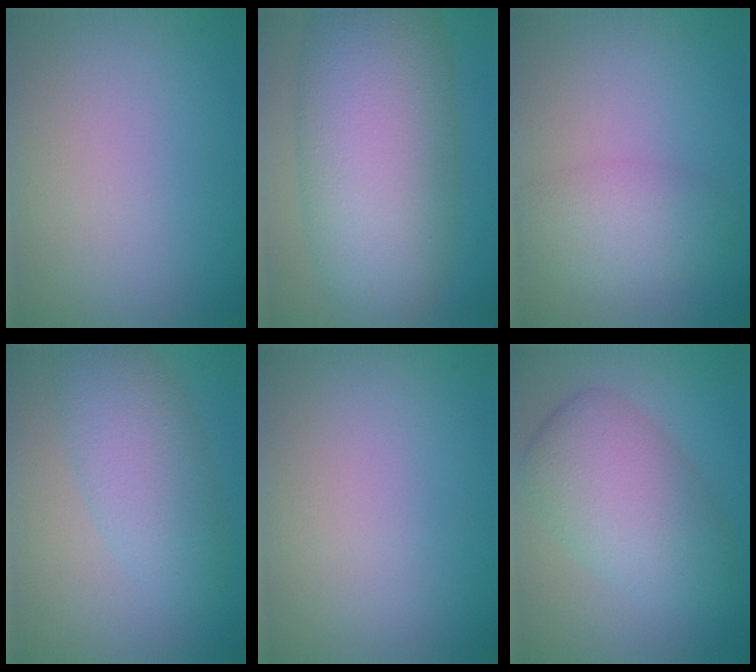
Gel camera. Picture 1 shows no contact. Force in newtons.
{"total": 12.3, "press": 12.3, "slide": 0.2}
{"total": 3.5, "press": 3.5, "slide": 0.1}
{"total": 4.9, "press": 4.9, "slide": 0.1}
{"total": 0.0}
{"total": 6.4, "press": 6.4, "slide": 0.4}